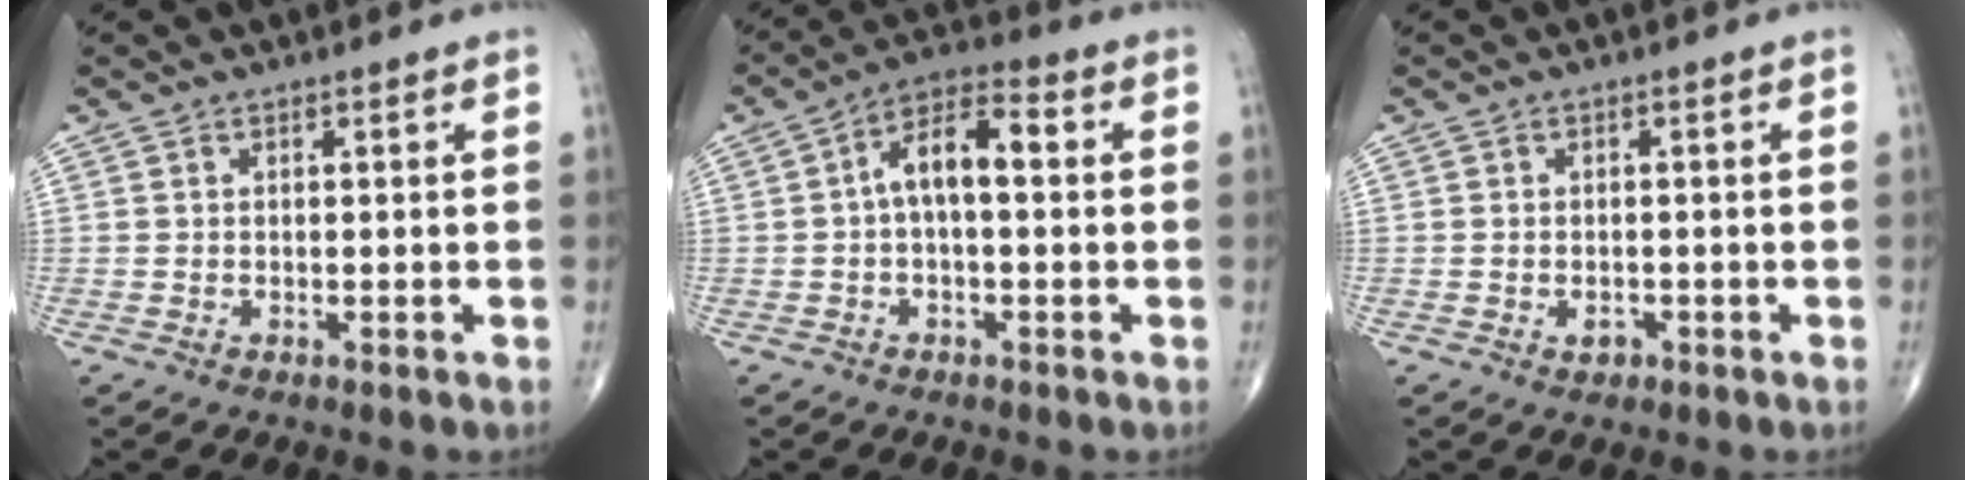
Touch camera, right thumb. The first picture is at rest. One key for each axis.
{"total": 8.6, "fx": 0.5, "fy": 4.0, "fz": 7.6, "tx": -0.130, "ty": 0.035, "tz": 0.000}
{"total": 1.7, "fx": -0.7, "fy": 1.2, "fz": 0.9, "tx": -0.010, "ty": 0.003, "tz": -0.008}